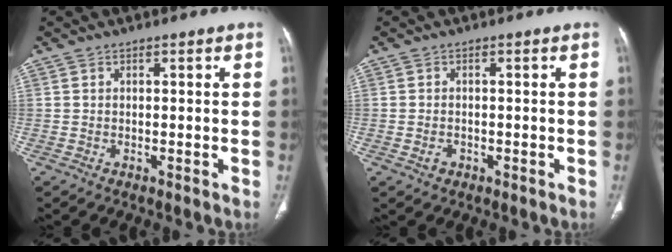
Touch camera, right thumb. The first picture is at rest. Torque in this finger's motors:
{"motor_torque": [-0.21, 0.01, -0.05, -0.16, -0.03]}